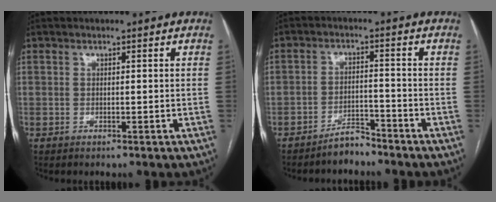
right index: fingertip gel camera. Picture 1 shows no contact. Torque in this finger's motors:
{"motor_torque": [-0.07, 0.01, -0.14, -0.07]}